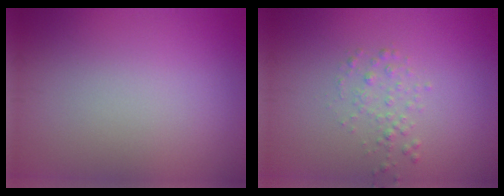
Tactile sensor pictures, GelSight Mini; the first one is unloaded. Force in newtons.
{"total": 1.4, "press": 1.4, "slide": 0.1}